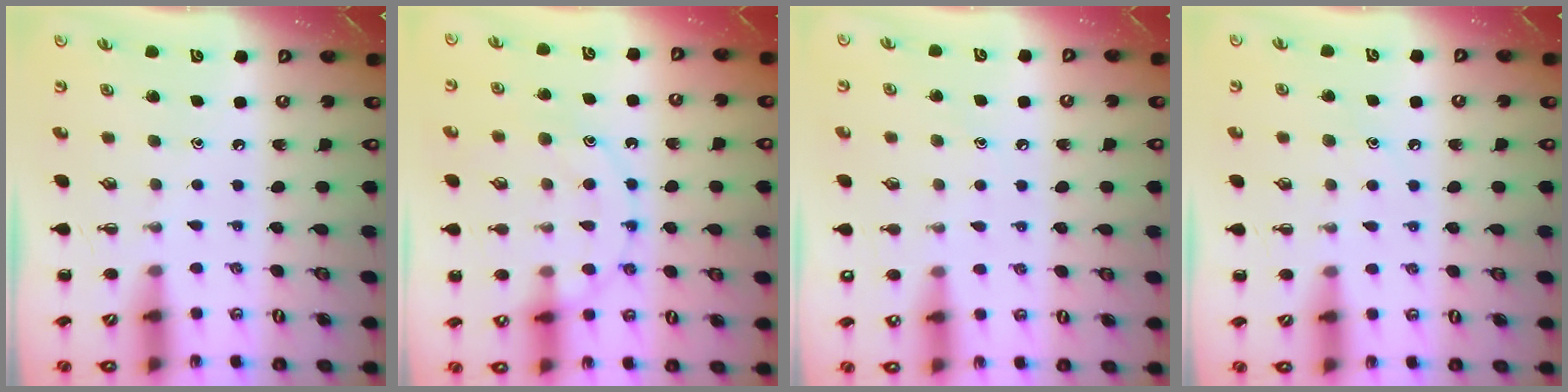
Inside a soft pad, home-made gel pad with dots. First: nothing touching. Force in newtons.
{"total": 12.6, "press": 12.5, "slide": 1.0}
{"total": 5.7, "press": 5.5, "slide": 1.5}
{"total": 6.6, "press": 6.4, "slide": 1.4}